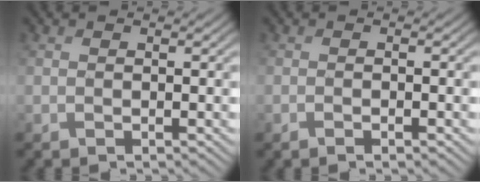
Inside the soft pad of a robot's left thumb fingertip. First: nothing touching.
{"total": 1.1, "force": [-0.8, -0.1, 0.7], "torque": [-0.007, -0.004, -0.020]}